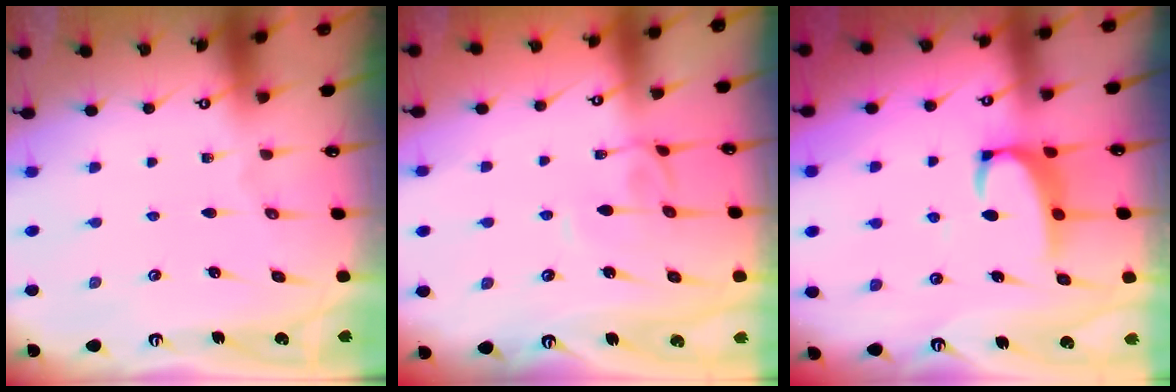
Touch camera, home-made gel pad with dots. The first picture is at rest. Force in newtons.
{"total": 2.7, "press": 2.7, "slide": 0.2}
{"total": 3.5, "press": 3.4, "slide": 0.8}